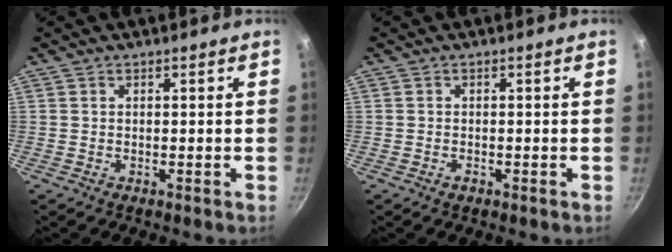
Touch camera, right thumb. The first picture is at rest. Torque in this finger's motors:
{"motor_torque": [-0.09, 0.09, -0.28, 0.15, -0.02]}